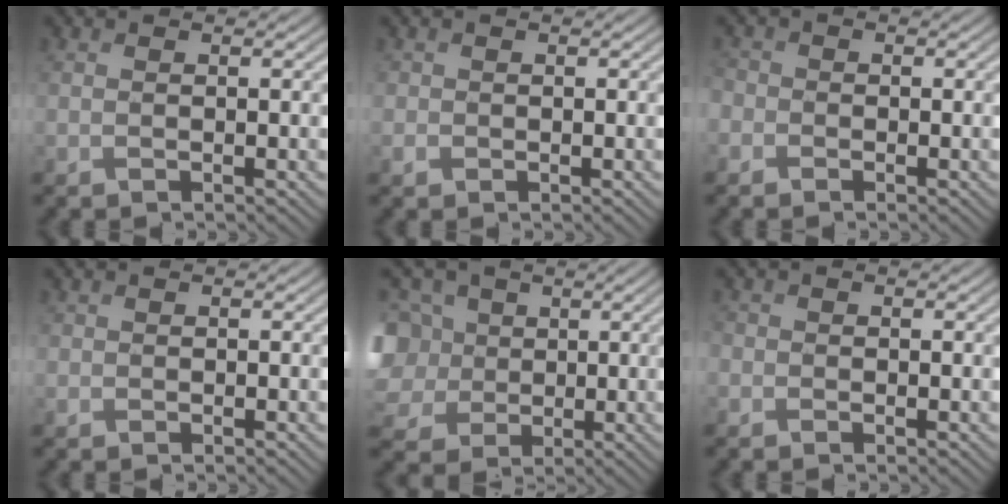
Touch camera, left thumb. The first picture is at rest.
{"total": 1.4, "force": [-0.3, 1.4, 0.2], "torque": [-0.003, -0.003, -0.011]}
{"total": 2.2, "force": [-1.0, 1.9, 0.5], "torque": [-0.015, -0.001, -0.032]}
{"total": 0.7, "force": [-0.2, 0.7, 0.0], "torque": [0.000, -0.004, -0.007]}
{"total": 11.4, "force": [1.4, 9.8, 5.8], "torque": [-0.208, 0.005, 0.010]}
{"total": 1.3, "force": [-0.6, 1.1, 0.2], "torque": [-0.002, -0.005, -0.017]}